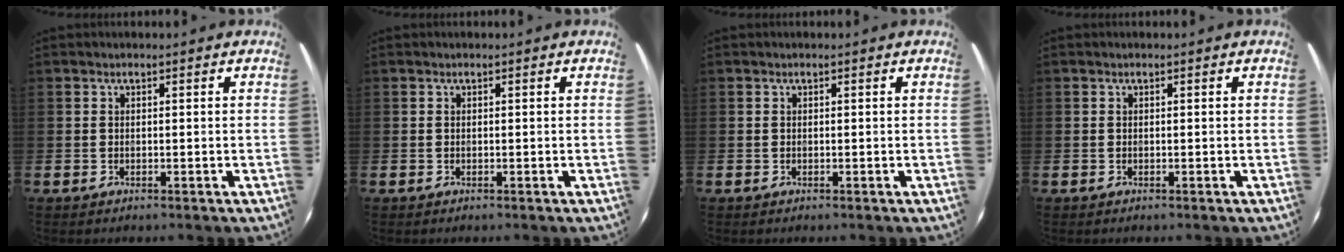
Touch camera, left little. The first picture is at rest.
{"total": 0.0}
{"total": 0.0}
{"total": 0.0}